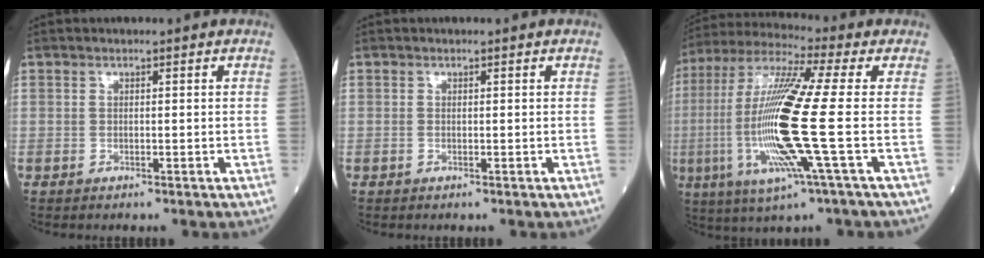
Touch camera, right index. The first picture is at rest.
{"total": 0.0}
{"total": 18.2, "force": [-2.7, -0.2, 18.0], "torque": [-0.384, -0.009, -0.061]}